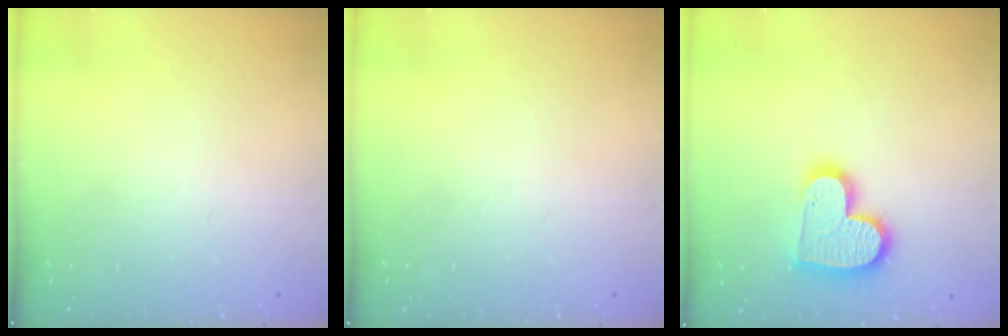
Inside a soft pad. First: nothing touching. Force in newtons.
{"total": 0.0}
{"total": 13.9, "press": 13.9, "slide": 1.2}